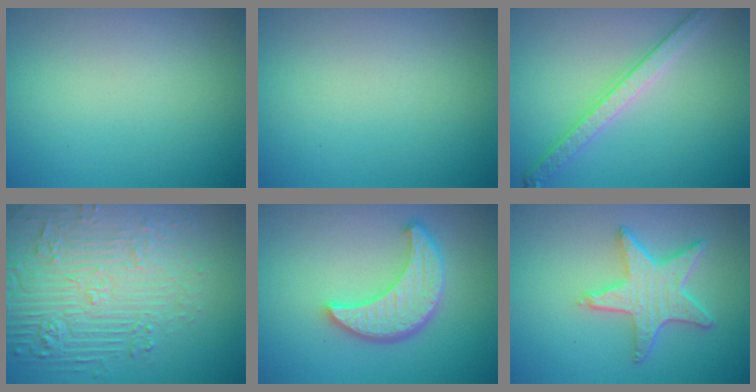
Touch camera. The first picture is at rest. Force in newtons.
{"total": 0.0}
{"total": 3.8, "press": 3.0, "slide": 2.4}
{"total": 8.3, "press": 5.8, "slide": 5.9}
{"total": 5.5, "press": 4.2, "slide": 3.6}
{"total": 5.1, "press": 4.0, "slide": 3.1}